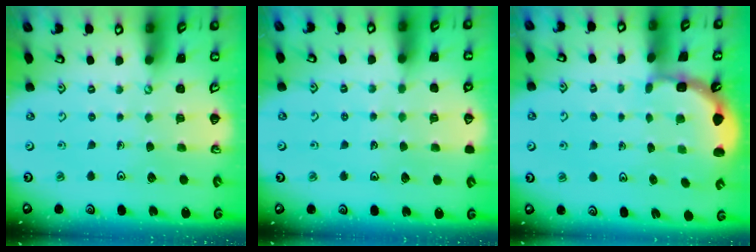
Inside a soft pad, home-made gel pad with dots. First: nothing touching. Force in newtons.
{"total": 3.4, "press": 3.4, "slide": 0.7}
{"total": 2.0, "press": 1.8, "slide": 0.8}